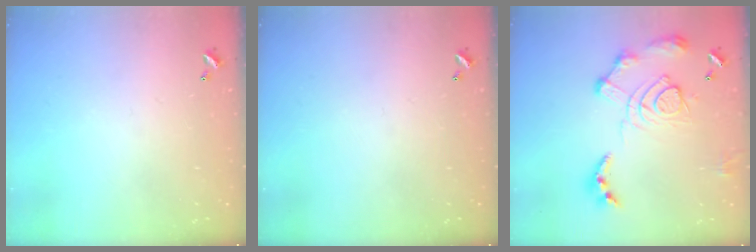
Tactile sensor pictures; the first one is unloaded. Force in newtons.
{"total": 0.0}
{"total": 15.6, "press": 15.5, "slide": 1.6}